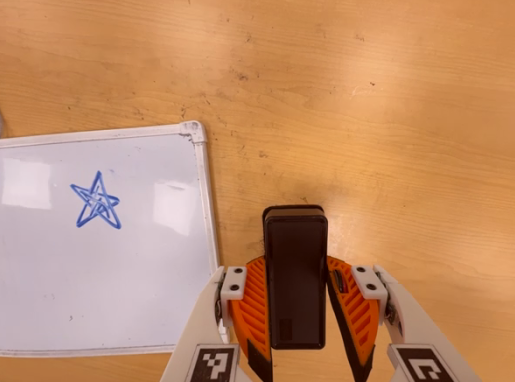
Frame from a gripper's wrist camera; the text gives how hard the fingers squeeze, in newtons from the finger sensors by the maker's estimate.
{"total": 4.4, "left": 3.5, "right": 5.3}